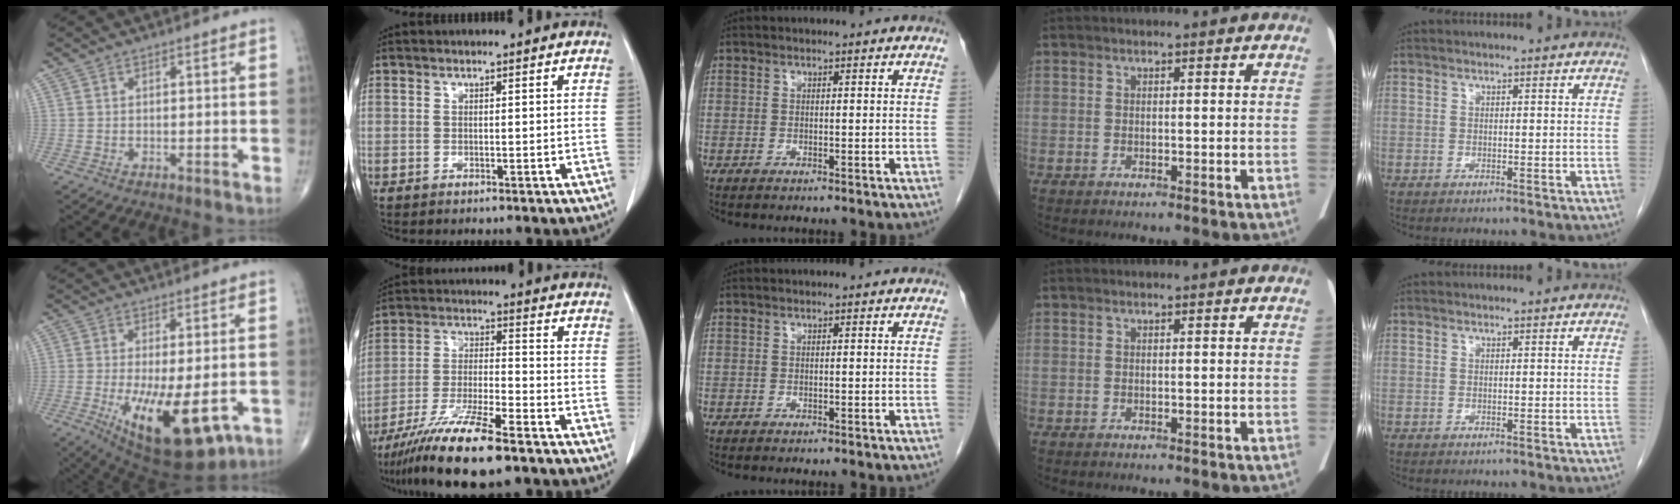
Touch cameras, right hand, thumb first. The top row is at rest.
{"thumb": {"total": 15.5, "force": [-4.9, 5.9, 13.5], "torque": [-0.214, -0.022, -0.056]}, "index": {"total": 14.7, "force": [-10.4, 1.8, 10.2], "torque": [-0.204, -0.037, -0.185]}}